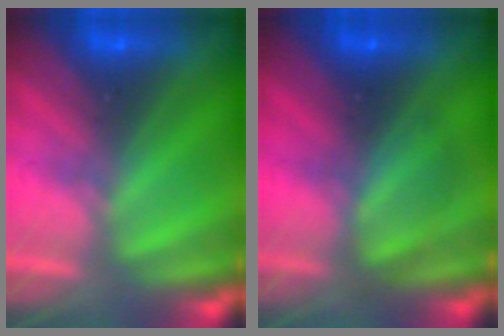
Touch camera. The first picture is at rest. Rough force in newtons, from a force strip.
{"total": 2.4}